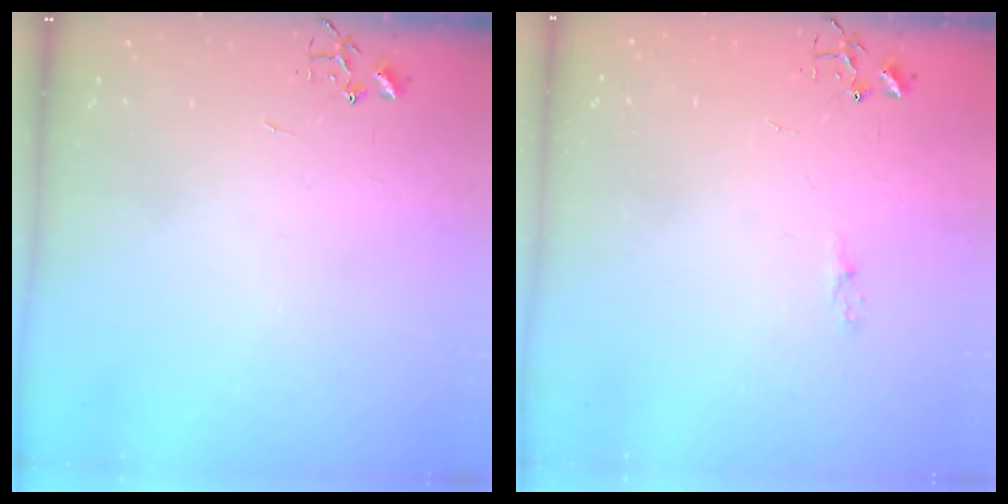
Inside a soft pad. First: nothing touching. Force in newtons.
{"total": 3.3, "press": 3.3, "slide": 0.4}